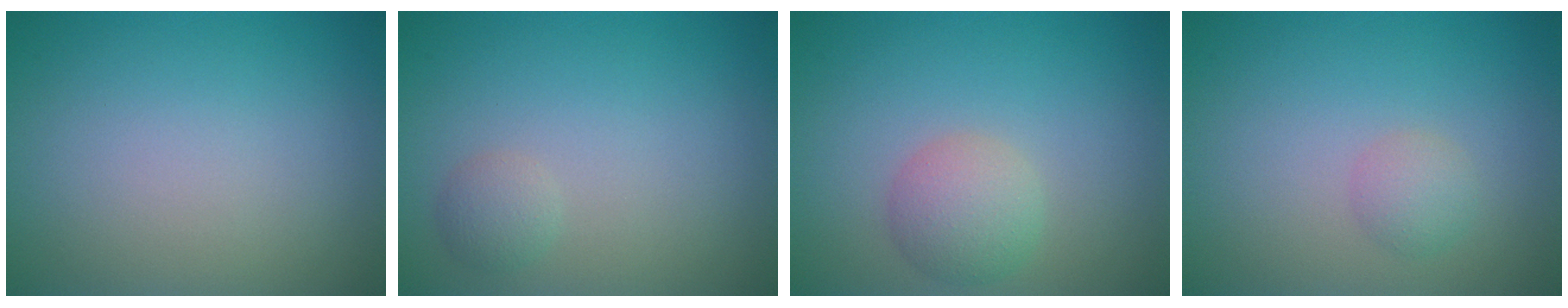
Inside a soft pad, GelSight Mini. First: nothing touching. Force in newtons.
{"total": 1.3, "press": 1.3, "slide": 0.0}
{"total": 3.0, "press": 3.0, "slide": 0.1}
{"total": 1.5, "press": 1.5, "slide": 0.1}